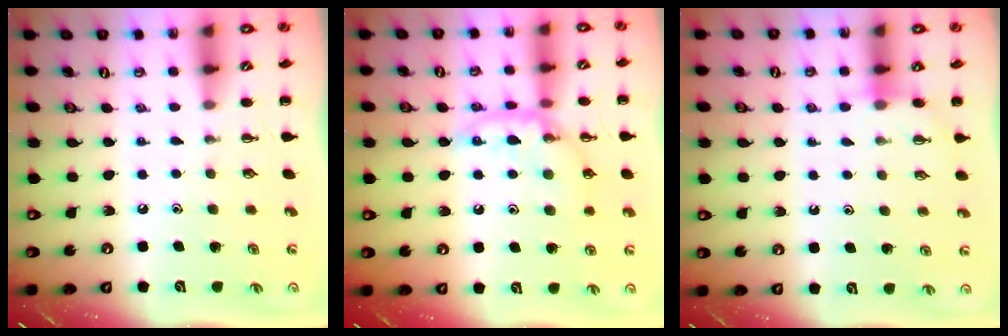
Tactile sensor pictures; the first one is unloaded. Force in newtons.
{"total": 12.9, "press": 12.9, "slide": 1.3}
{"total": 4.9, "press": 4.8, "slide": 1.0}